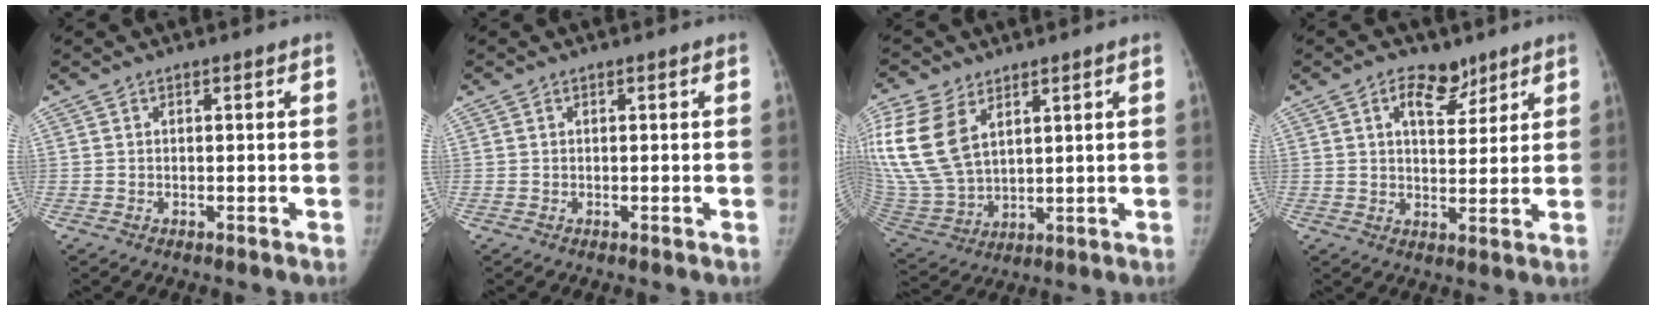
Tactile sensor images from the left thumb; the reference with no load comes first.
{"total": 0.0}
{"total": 18.2, "force": [7.6, 11.2, 12.1], "torque": [-0.273, -0.022, 0.159]}
{"total": 6.6, "force": [3.9, 3.7, 3.8], "torque": [-0.031, -0.025, 0.059]}